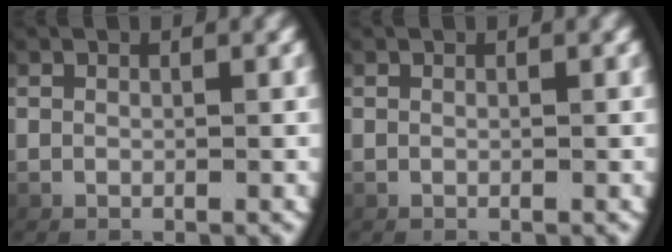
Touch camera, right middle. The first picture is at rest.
{"total": 0.0}